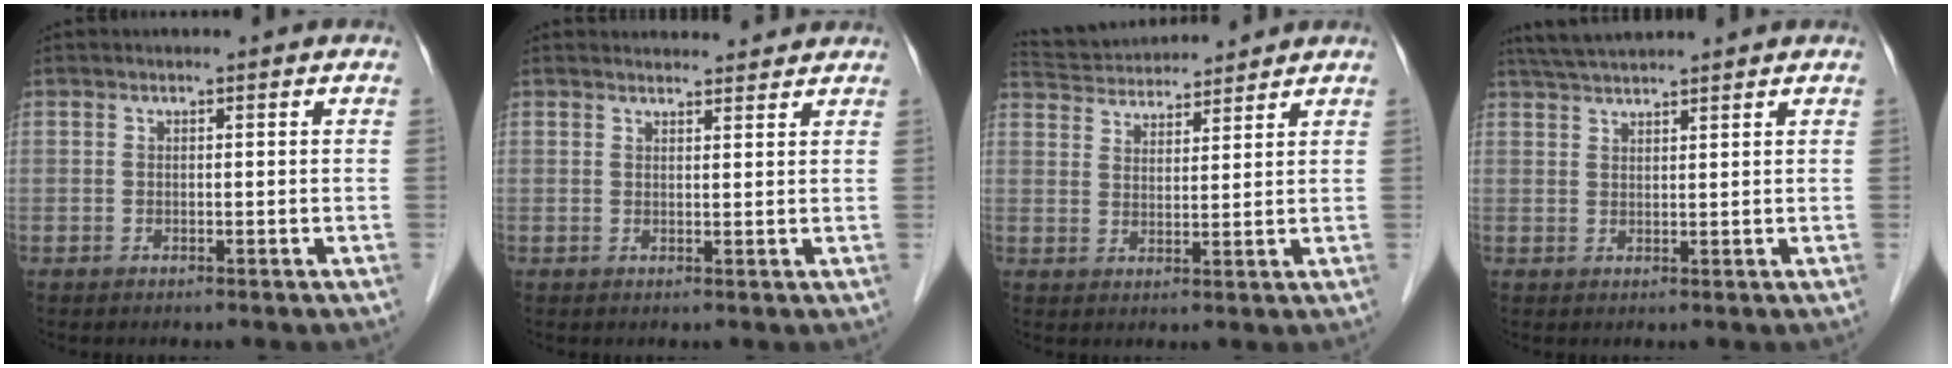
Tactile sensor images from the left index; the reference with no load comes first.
{"total": 5.3, "force": [5.1, 1.0, 0.6], "torque": [-0.005, 0.016, 0.058]}
{"total": 10.2, "force": [9.8, 1.5, 2.3], "torque": [-0.047, 0.031, 0.162]}
{"total": 5.7, "force": [5.3, 0.1, 2.2], "torque": [-0.040, 0.036, 0.096]}